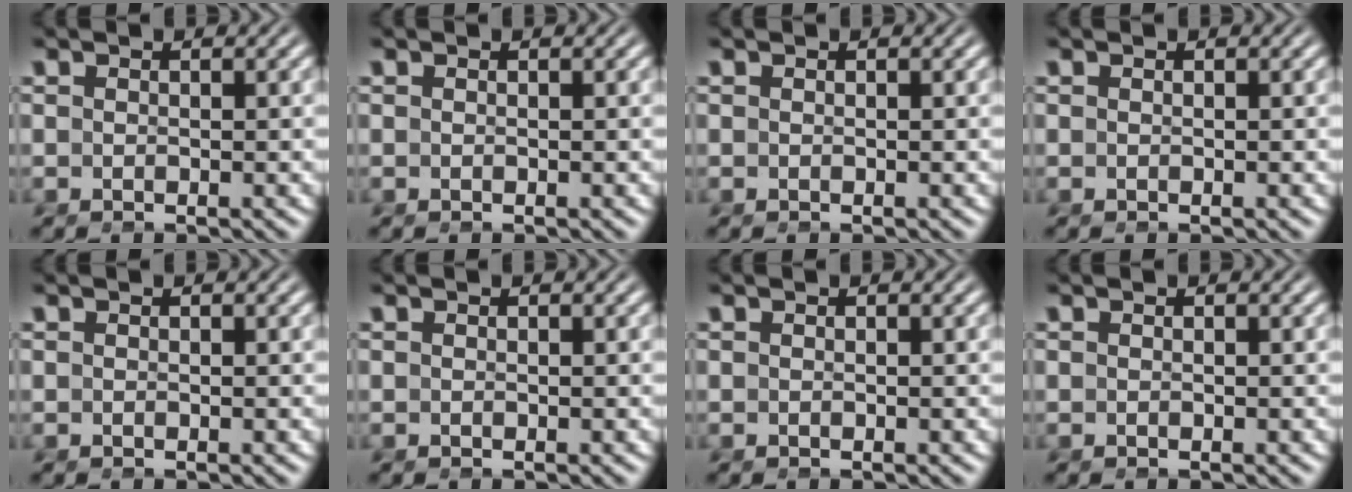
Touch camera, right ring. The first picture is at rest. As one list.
[{"total": 0.0}, {"total": 0.0}, {"total": 0.0}, {"total": 0.0}, {"total": 0.0}, {"total": 0.0}, {"total": 0.0}]